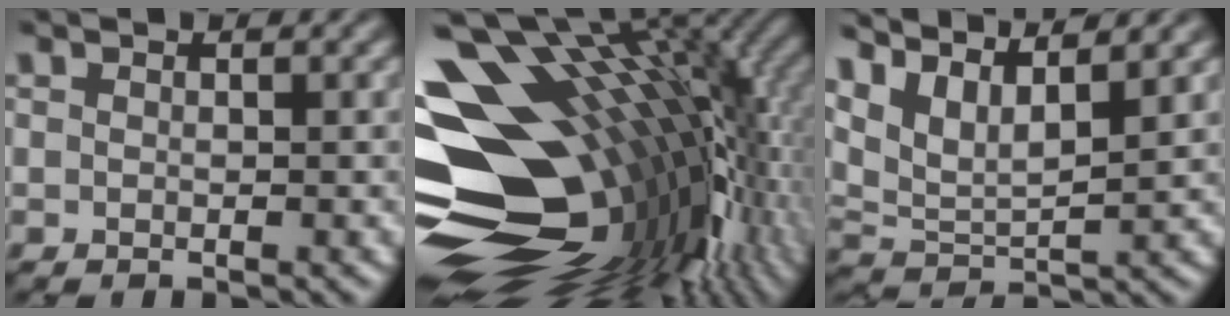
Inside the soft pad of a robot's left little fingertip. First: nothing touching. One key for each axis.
{"total": 19.1, "fx": -0.5, "fy": 11.0, "fz": 15.6, "tx": -0.270, "ty": 0.008, "tz": -0.001}
{"total": 5.4, "fx": 4.1, "fy": 1.2, "fz": 3.2, "tx": -0.078, "ty": 0.004, "tz": 0.079}